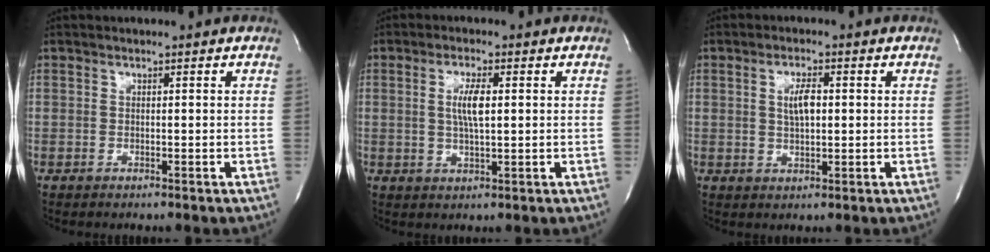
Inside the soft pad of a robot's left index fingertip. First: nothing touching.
{"total": 4.5, "force": [0.6, 0.8, 4.4], "torque": [-0.090, -0.001, 0.012]}
{"total": 3.9, "force": [0.5, 1.3, 3.6], "torque": [-0.071, 0.002, 0.011]}